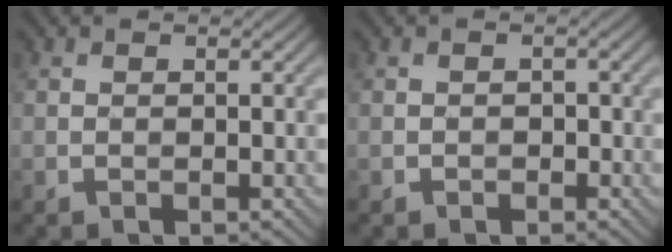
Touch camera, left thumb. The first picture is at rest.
{"total": 1.0, "force": [-0.4, 0.9, 0.3], "torque": [0.000, -0.003, -0.009]}